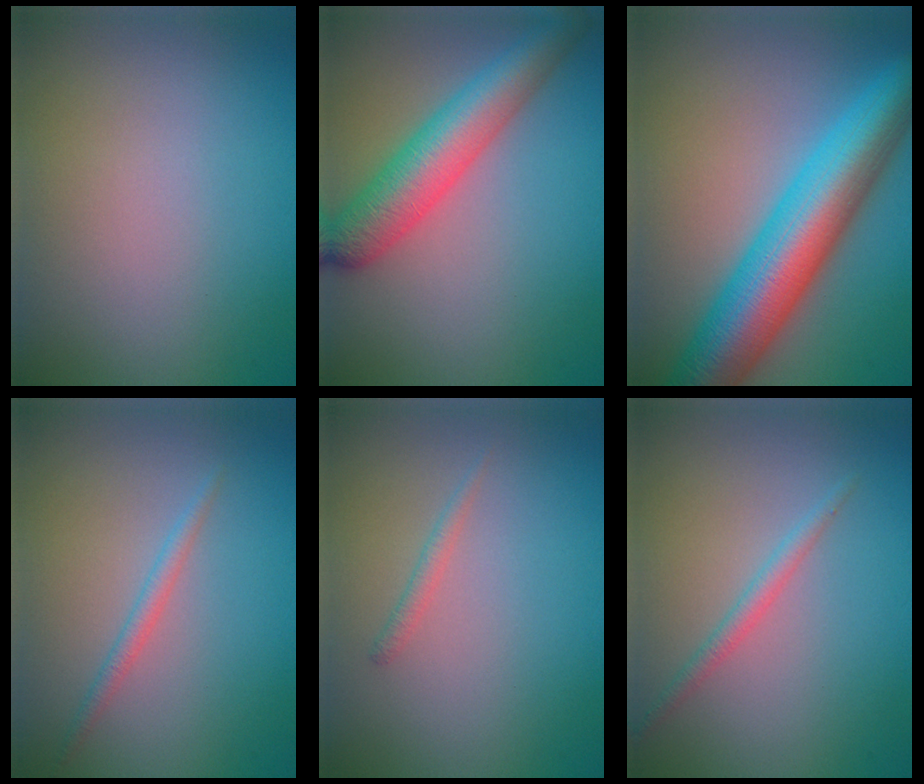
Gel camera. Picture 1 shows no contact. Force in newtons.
{"total": 6.6, "press": 6.6, "slide": 0.2}
{"total": 11.0, "press": 11.0, "slide": 0.2}
{"total": 1.3, "press": 1.3, "slide": 0.0}
{"total": 0.9, "press": 0.9, "slide": 0.0}
{"total": 1.5, "press": 1.5, "slide": 0.0}